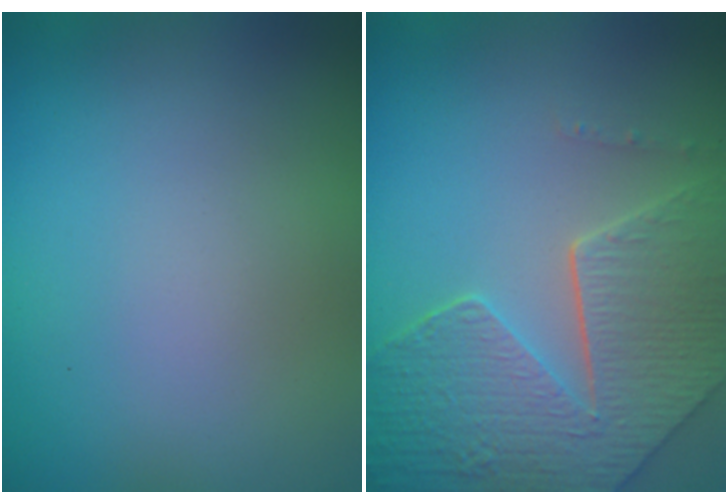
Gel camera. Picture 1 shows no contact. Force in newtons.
{"total": 8.4, "press": 6.1, "slide": 5.8}